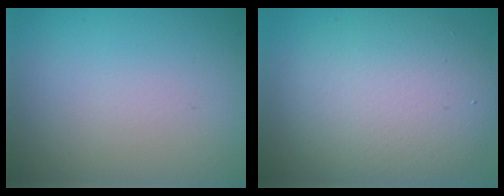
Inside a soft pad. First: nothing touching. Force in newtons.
{"total": 7.3, "press": 7.2, "slide": 0.8}